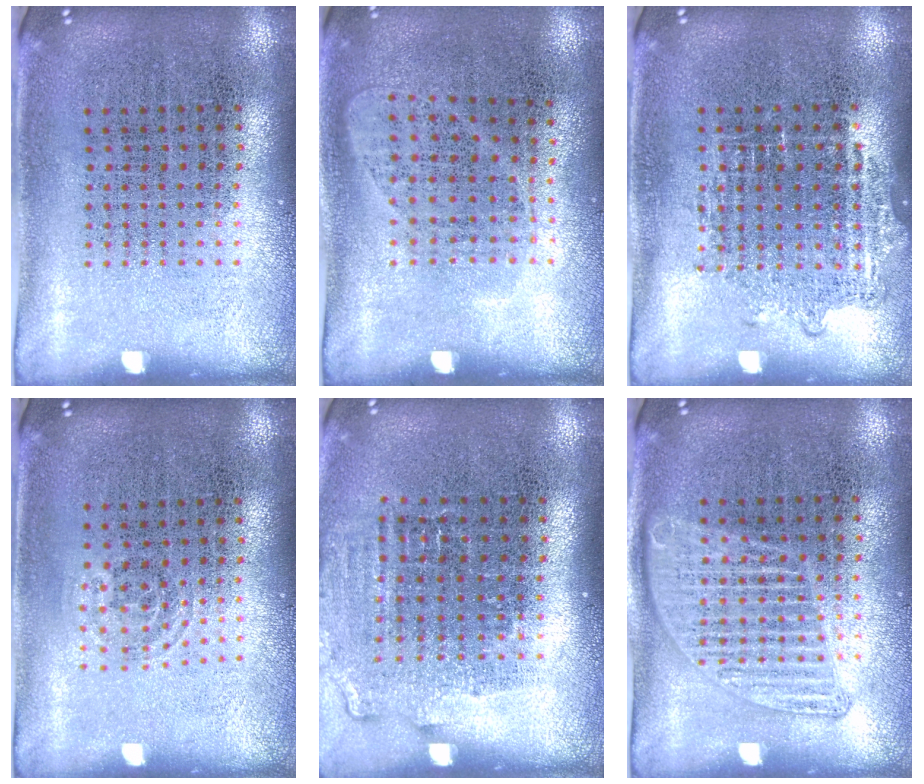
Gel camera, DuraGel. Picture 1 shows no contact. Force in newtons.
{"total": 1.0, "press": 0.8, "slide": 0.5}
{"total": 1.0, "press": 0.9, "slide": 0.4}
{"total": 0.7, "press": 0.5, "slide": 0.5}
{"total": 1.3, "press": 1.1, "slide": 0.6}
{"total": 1.3, "press": 1.3, "slide": 0.3}